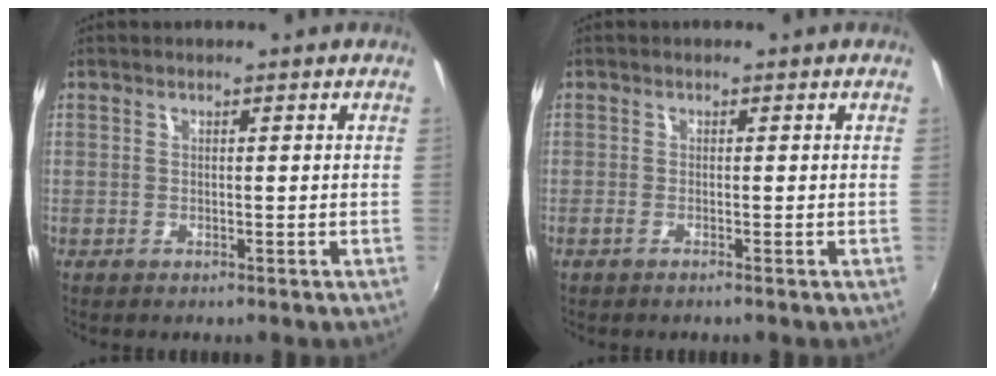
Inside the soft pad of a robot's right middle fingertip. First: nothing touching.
{"total": 0.9, "force": [-0.7, -0.1, 0.6], "torque": [-0.011, -0.001, -0.016]}